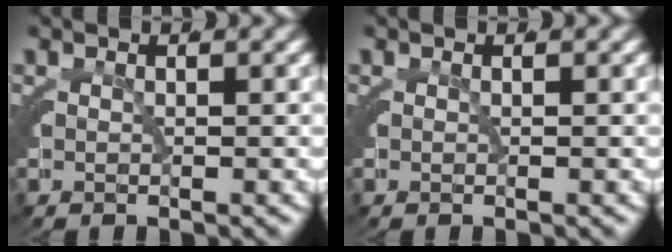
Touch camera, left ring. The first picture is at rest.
{"total": 0.0}